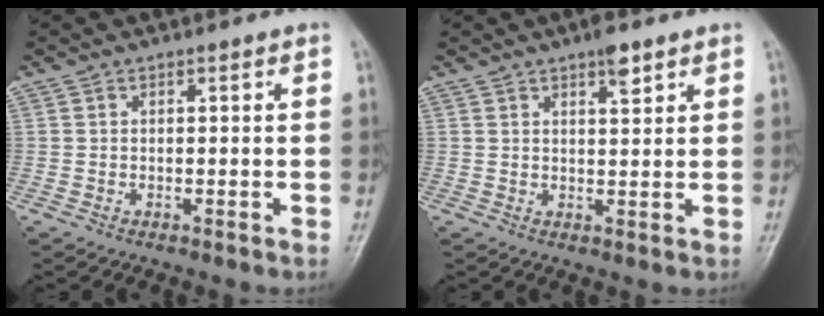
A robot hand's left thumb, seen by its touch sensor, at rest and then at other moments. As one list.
[{"total": 3.6, "force": [2.4, 1.1, 2.5], "torque": [-0.029, -0.012, 0.035]}]